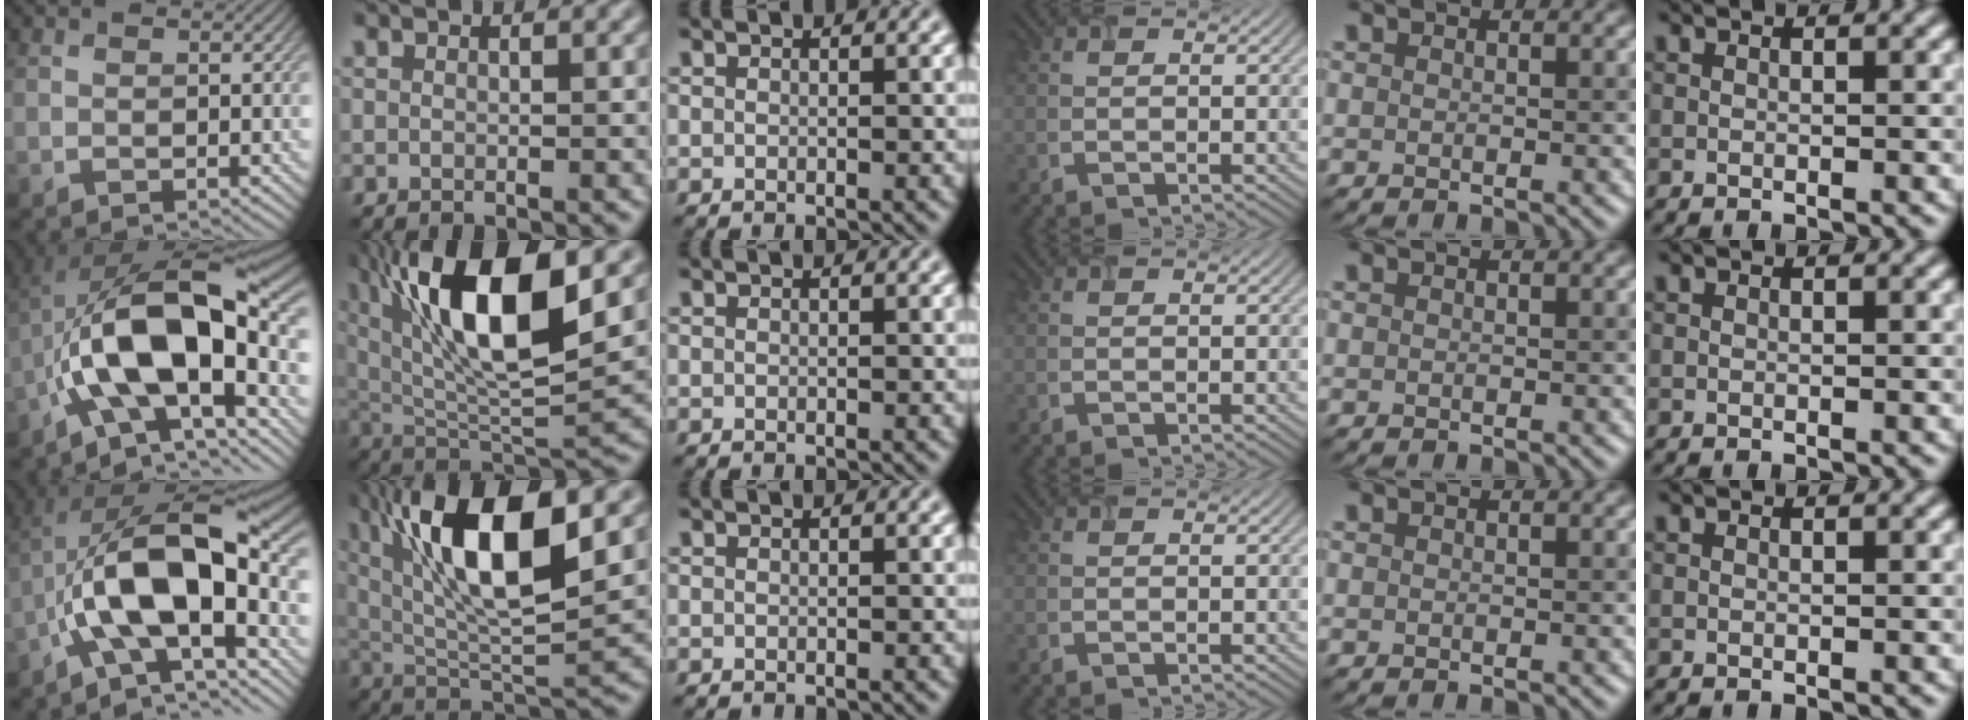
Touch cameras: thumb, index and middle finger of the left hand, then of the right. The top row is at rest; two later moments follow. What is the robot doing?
{"motion": "open", "object": "airpods case & airpods"}